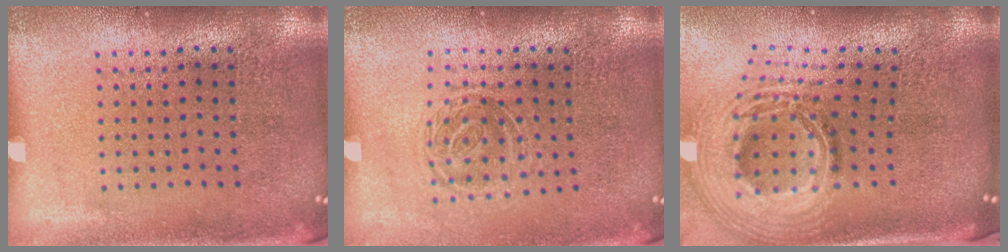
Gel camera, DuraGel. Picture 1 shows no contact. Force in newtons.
{"total": 1.4, "press": 1.1, "slide": 0.9}
{"total": 2.8, "press": 1.9, "slide": 2.1}